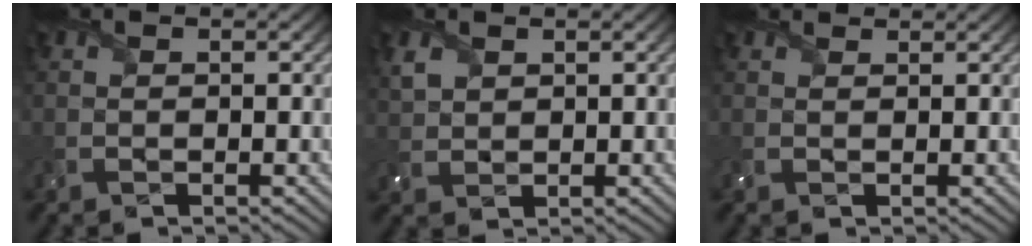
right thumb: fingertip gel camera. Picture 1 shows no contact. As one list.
[{"total": 2.6, "force": [1.5, 1.8, 1.2], "torque": [-0.035, -0.002, 0.034]}, {"total": 1.5, "force": [1.4, 0.5, 0.4], "torque": [-0.020, 0.004, 0.026]}]